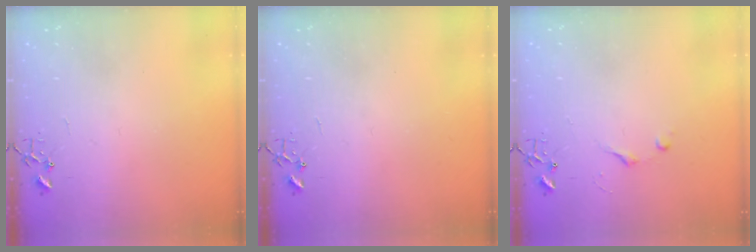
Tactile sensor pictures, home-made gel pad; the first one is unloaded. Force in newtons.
{"total": 0.0}
{"total": 4.7, "press": 4.6, "slide": 0.5}